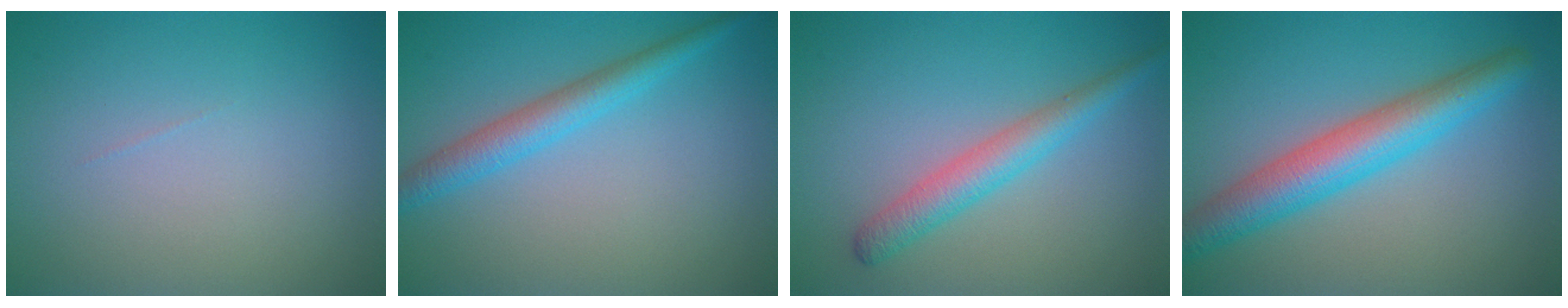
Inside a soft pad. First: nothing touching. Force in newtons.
{"total": 3.2, "press": 3.2, "slide": 0.1}
{"total": 3.2, "press": 3.2, "slide": 0.2}
{"total": 6.0, "press": 6.0, "slide": 0.1}